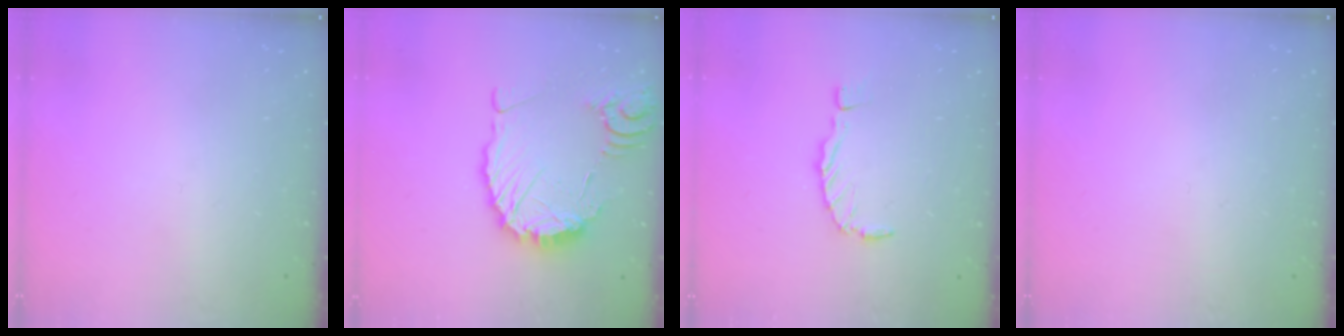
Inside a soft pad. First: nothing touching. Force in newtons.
{"total": 12.3, "press": 12.2, "slide": 1.6}
{"total": 0.0}
{"total": 0.0}